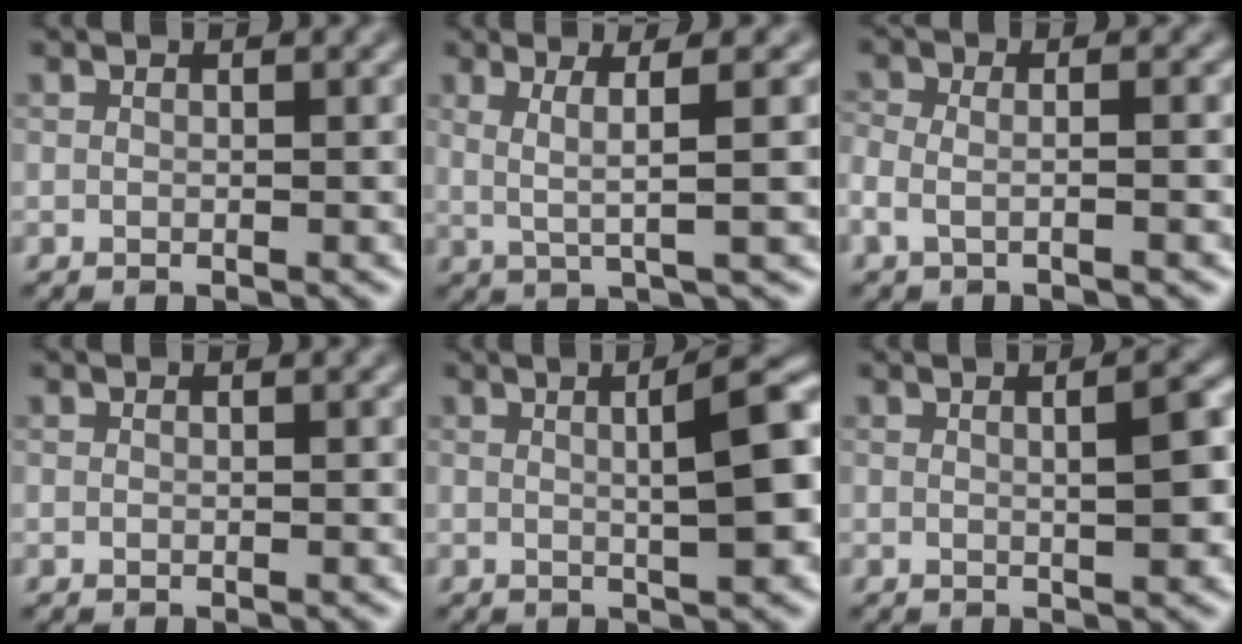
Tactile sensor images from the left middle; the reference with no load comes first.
{"total": 3.7, "force": [1.1, 0.8, 3.5], "torque": [-0.067, -0.008, 0.017]}
{"total": 3.0, "force": [-0.1, 1.5, 2.5], "torque": [-0.035, -0.009, -0.027]}
{"total": 0.0}
{"total": 6.5, "force": [0.7, 1.4, 6.3], "torque": [-0.079, 0.008, 0.003]}
{"total": 4.2, "force": [0.4, 1.1, 4.0], "torque": [-0.051, 0.000, -0.002]}